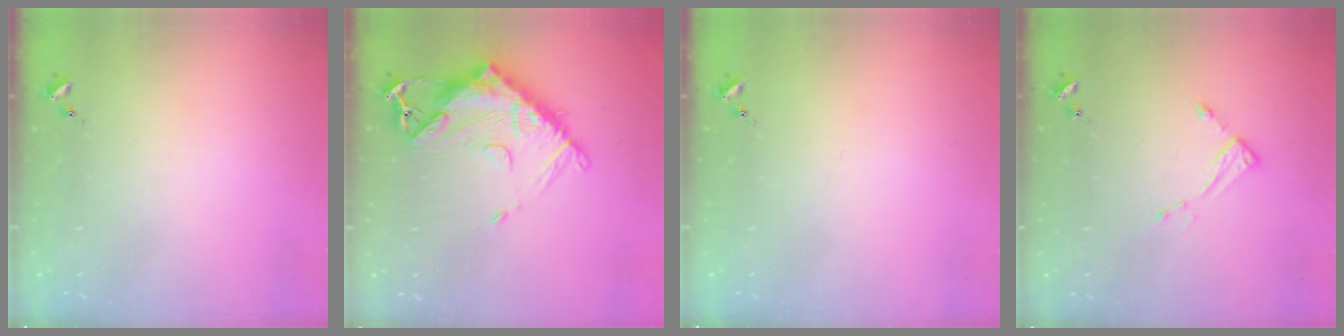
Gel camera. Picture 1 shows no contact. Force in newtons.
{"total": 14.5, "press": 14.4, "slide": 1.4}
{"total": 0.0}
{"total": 4.4, "press": 4.3, "slide": 0.5}